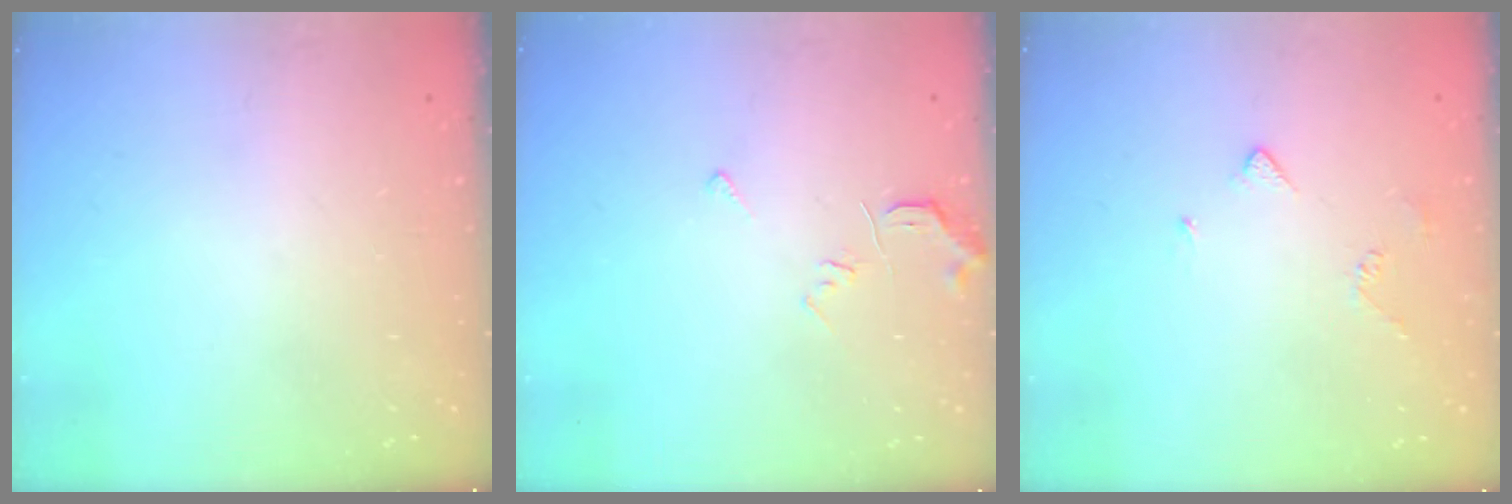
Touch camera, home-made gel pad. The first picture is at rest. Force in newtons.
{"total": 5.7, "press": 5.7, "slide": 0.6}
{"total": 3.3, "press": 3.2, "slide": 0.7}